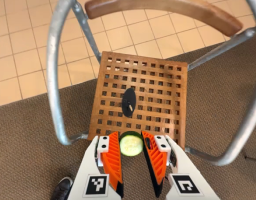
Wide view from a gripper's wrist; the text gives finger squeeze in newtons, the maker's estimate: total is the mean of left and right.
{"total": 6.6, "left": 6.6, "right": 6.7}